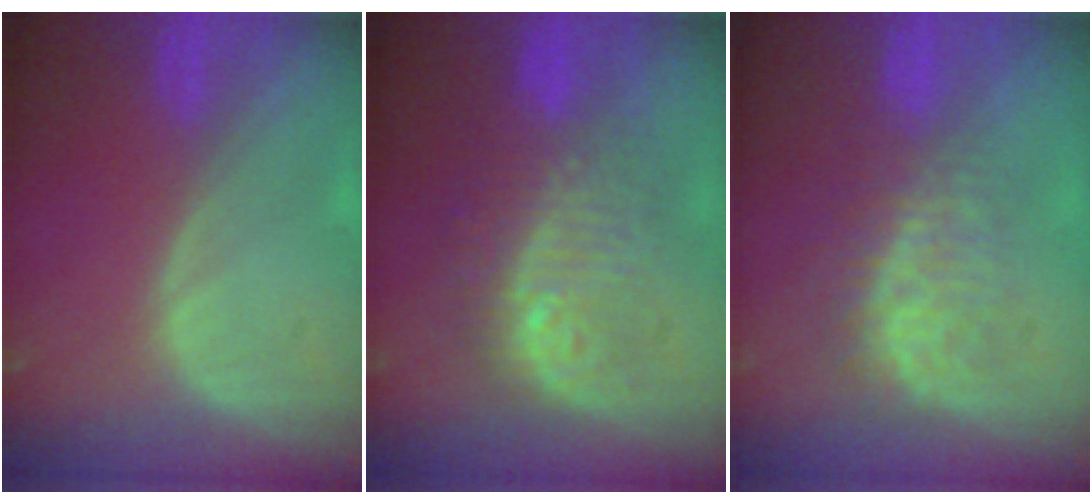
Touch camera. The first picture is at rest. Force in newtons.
{"total": 9.5, "press": 9.4, "slide": 1.0}
{"total": 7.7, "press": 7.3, "slide": 2.7}